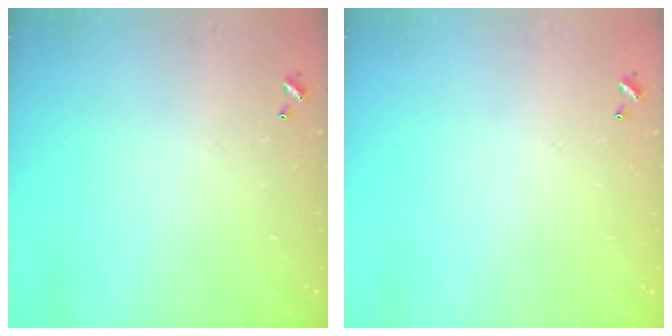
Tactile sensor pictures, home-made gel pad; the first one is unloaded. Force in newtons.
{"total": 0.0}